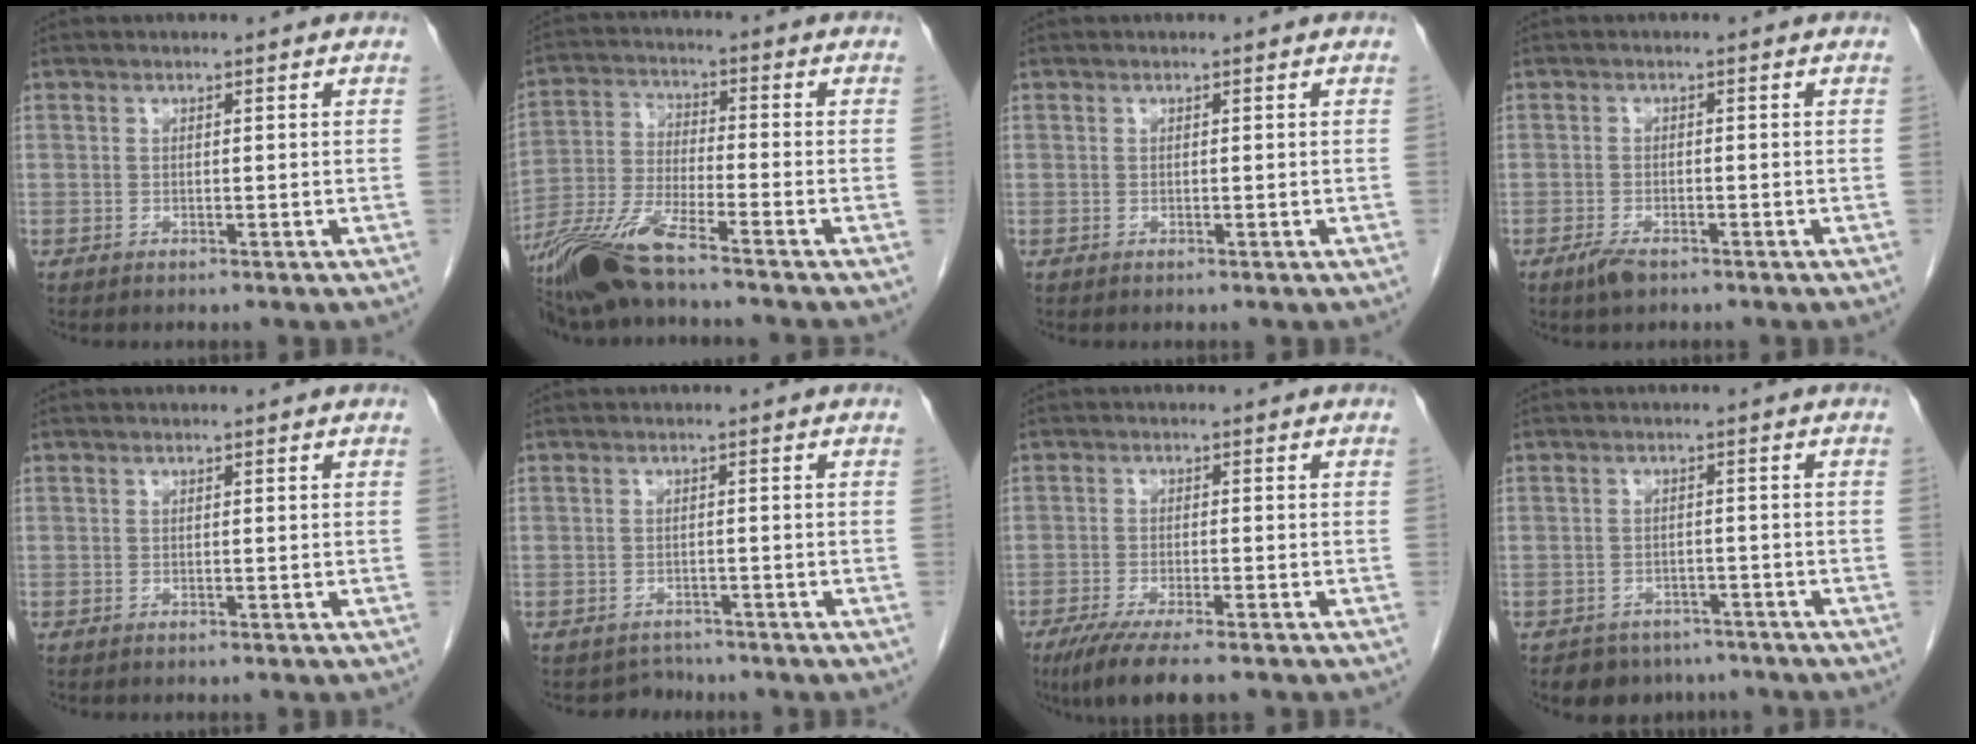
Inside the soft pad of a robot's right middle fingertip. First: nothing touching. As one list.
[{"total": 11.1, "force": [-8.6, 0.2, 7.0], "torque": [-0.151, -0.024, -0.167]}, {"total": 0.0}, {"total": 2.7, "force": [-1.8, 0.9, 1.8], "torque": [-0.041, -0.003, -0.031]}, {"total": 0.0}, {"total": 2.0, "force": [-1.7, 0.7, -0.9], "torque": [0.007, -0.001, -0.027]}, {"total": 7.5, "force": [-5.6, 0.7, 5.0], "torque": [-0.083, -0.019, -0.089]}, {"total": 5.3, "force": [-4.3, 3.2, 0.2], "torque": [0.002, 0.011, -0.057]}]